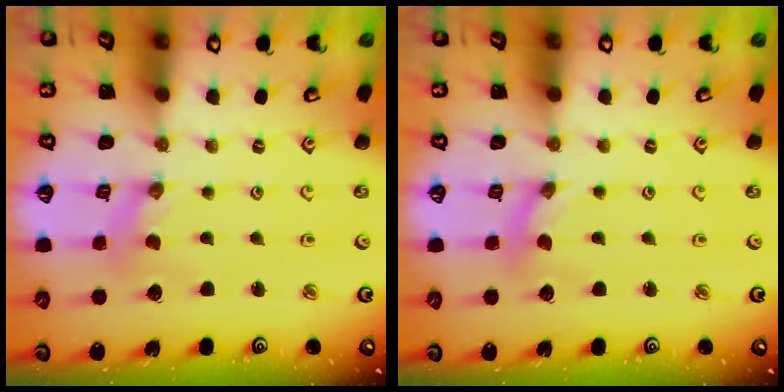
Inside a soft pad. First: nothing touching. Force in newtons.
{"total": 0.6, "press": 0.5, "slide": 0.1}